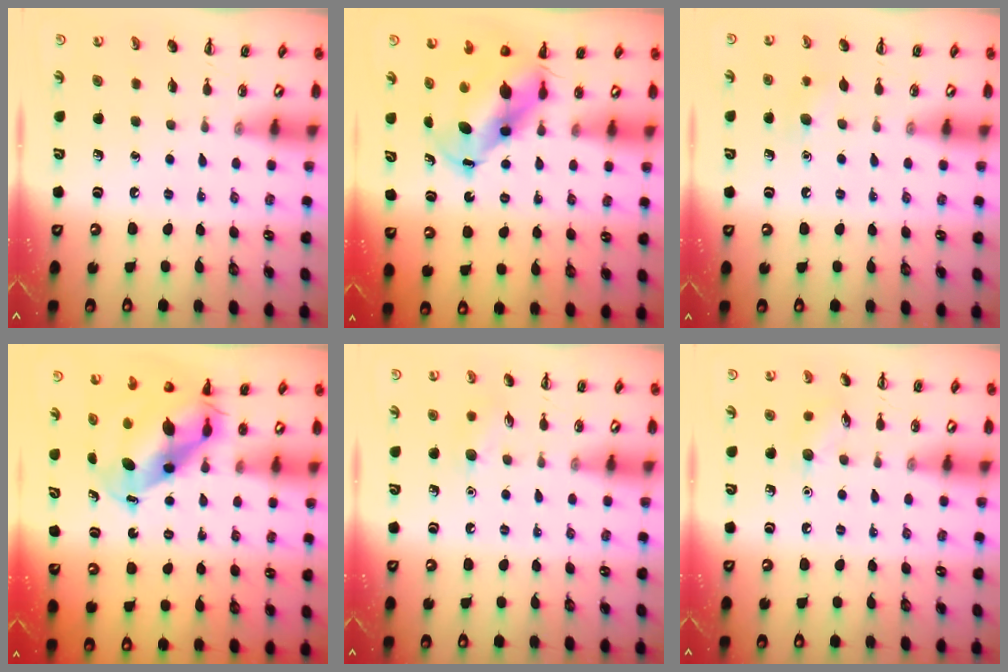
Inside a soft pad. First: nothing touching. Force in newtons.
{"total": 7.6, "press": 7.3, "slide": 2.2}
{"total": 5.6, "press": 5.4, "slide": 1.4}
{"total": 8.8, "press": 8.5, "slide": 2.2}
{"total": 5.9, "press": 5.8, "slide": 1.4}
{"total": 5.9, "press": 5.7, "slide": 1.6}